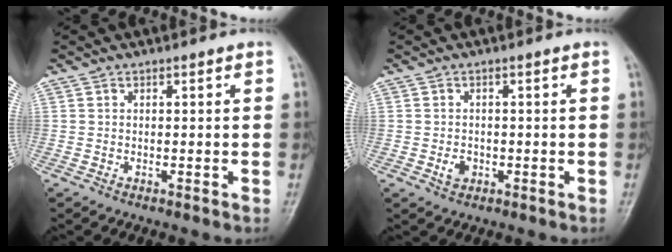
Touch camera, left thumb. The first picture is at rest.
{"total": 2.1, "force": [-0.6, 1.7, 1.2], "torque": [-0.016, 0.002, -0.007]}